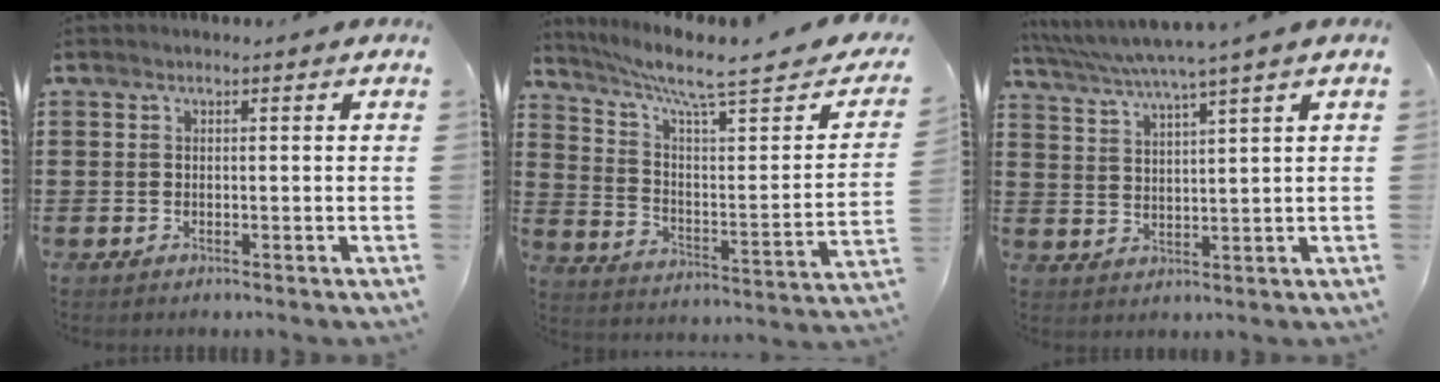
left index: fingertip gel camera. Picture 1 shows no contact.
{"total": 8.5, "force": [6.8, 0.5, 5.2], "torque": [-0.112, -0.047, 0.104]}
{"total": 4.4, "force": [3.6, -0.9, 2.3], "torque": [-0.058, -0.024, 0.057]}